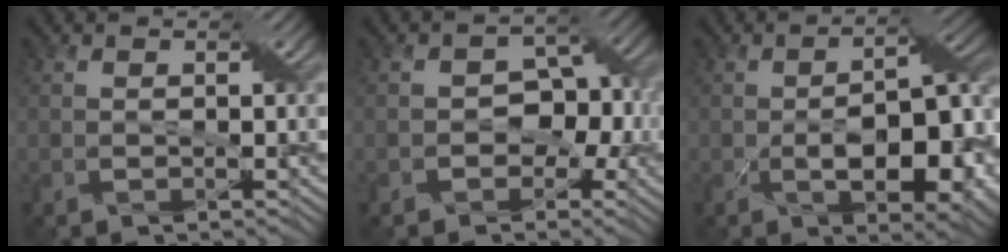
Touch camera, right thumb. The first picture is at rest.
{"total": 5.9, "force": [-1.4, 4.6, 3.4], "torque": [-0.026, 0.007, -0.032]}
{"total": 11.1, "force": [-2.5, 4.8, 9.7], "torque": [-0.159, -0.018, -0.032]}